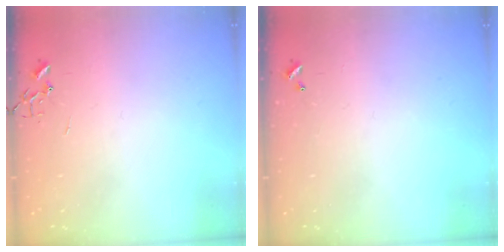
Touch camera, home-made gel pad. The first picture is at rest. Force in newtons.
{"total": 0.0}